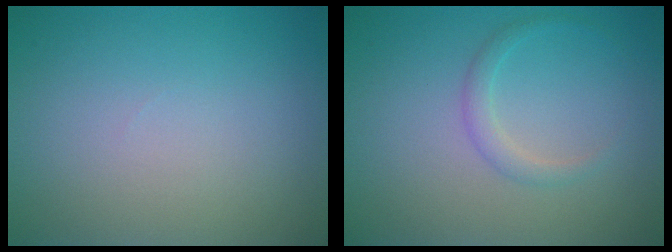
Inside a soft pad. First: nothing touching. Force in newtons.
{"total": 1.4, "press": 1.4, "slide": 0.1}